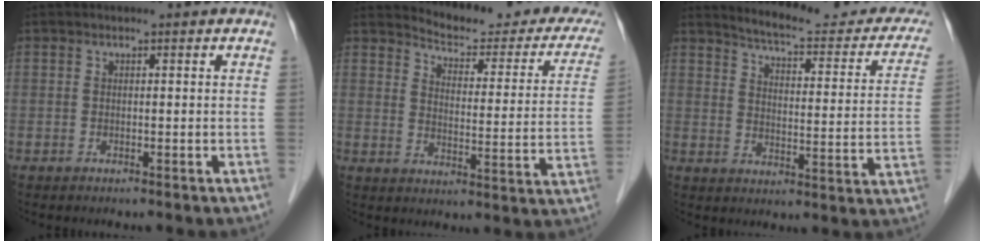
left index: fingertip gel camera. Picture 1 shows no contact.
{"total": 18.1, "force": [16.9, 3.9, 5.1], "torque": [-0.046, -0.059, 0.187]}
{"total": 18.1, "force": [16.6, 3.4, 6.3], "torque": [-0.070, -0.045, 0.194]}